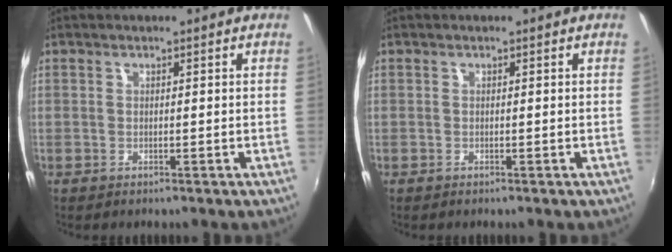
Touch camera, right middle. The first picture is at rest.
{"total": 0.0}